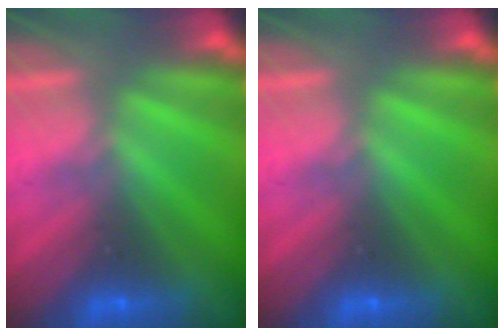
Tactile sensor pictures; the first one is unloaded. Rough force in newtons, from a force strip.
{"total": 0.0}